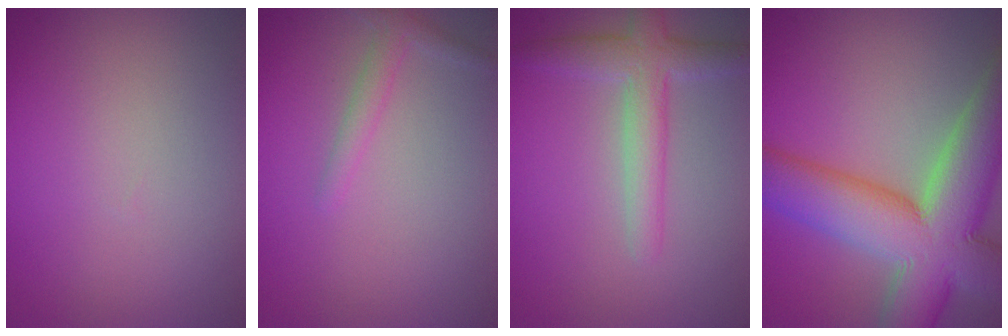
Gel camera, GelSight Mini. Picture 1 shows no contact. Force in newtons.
{"total": 1.4, "press": 1.4, "slide": 0.1}
{"total": 3.7, "press": 3.7, "slide": 0.3}
{"total": 14.1, "press": 14.1, "slide": 0.9}